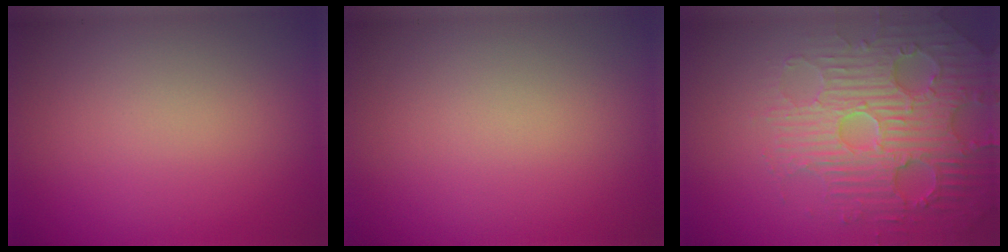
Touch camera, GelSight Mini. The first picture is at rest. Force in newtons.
{"total": 0.0}
{"total": 5.3, "press": 5.2, "slide": 1.2}